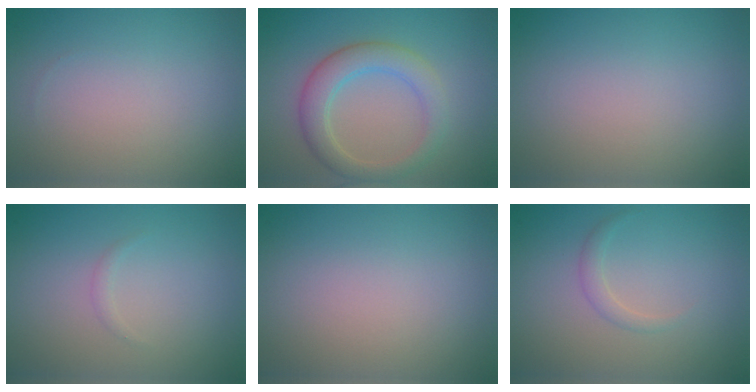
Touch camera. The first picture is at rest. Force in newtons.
{"total": 4.1, "press": 4.1, "slide": 0.4}
{"total": 0.0}
{"total": 0.6, "press": 0.6, "slide": 0.1}
{"total": 0.0}
{"total": 1.1, "press": 1.1, "slide": 0.1}